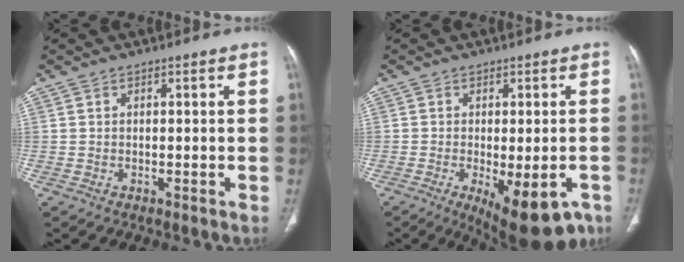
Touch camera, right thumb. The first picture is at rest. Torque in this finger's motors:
{"motor_torque": [-0.14, 0.25, -0.19, -0.16, 0.05]}